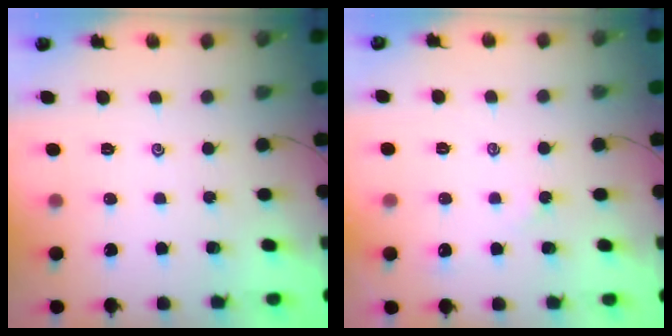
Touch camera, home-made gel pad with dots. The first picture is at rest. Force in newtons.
{"total": 2.9, "press": 2.8, "slide": 0.6}